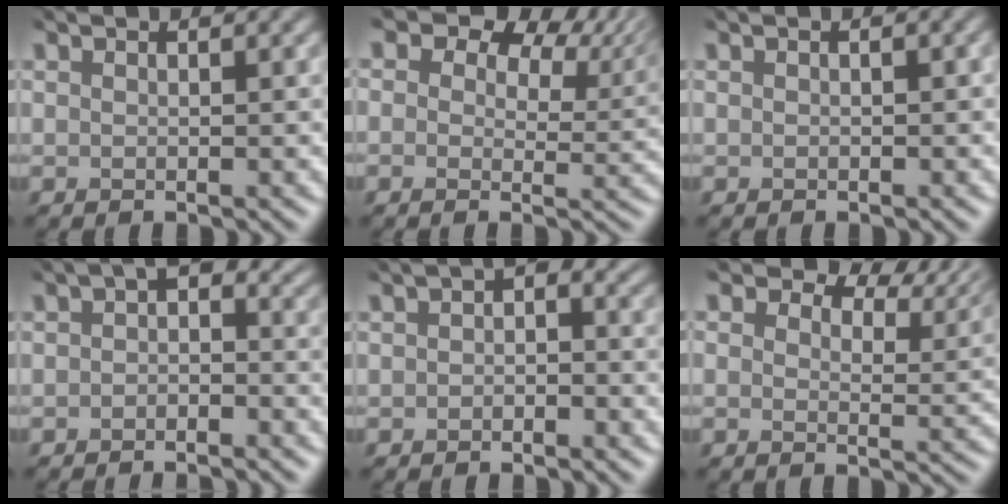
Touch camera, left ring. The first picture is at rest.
{"total": 6.1, "force": [3.7, 3.8, 2.9], "torque": [-0.047, -0.013, 0.053]}
{"total": 0.8, "force": [-0.2, 0.4, 0.7], "torque": [-0.016, -0.001, 0.001]}
{"total": 2.3, "force": [-0.6, 1.6, 1.6], "torque": [-0.019, 0.001, -0.022]}
{"total": 2.4, "force": [-0.4, 1.8, 1.6], "torque": [-0.029, 0.006, -0.013]}
{"total": 5.4, "force": [4.1, 2.7, 2.2], "torque": [-0.038, -0.006, 0.050]}